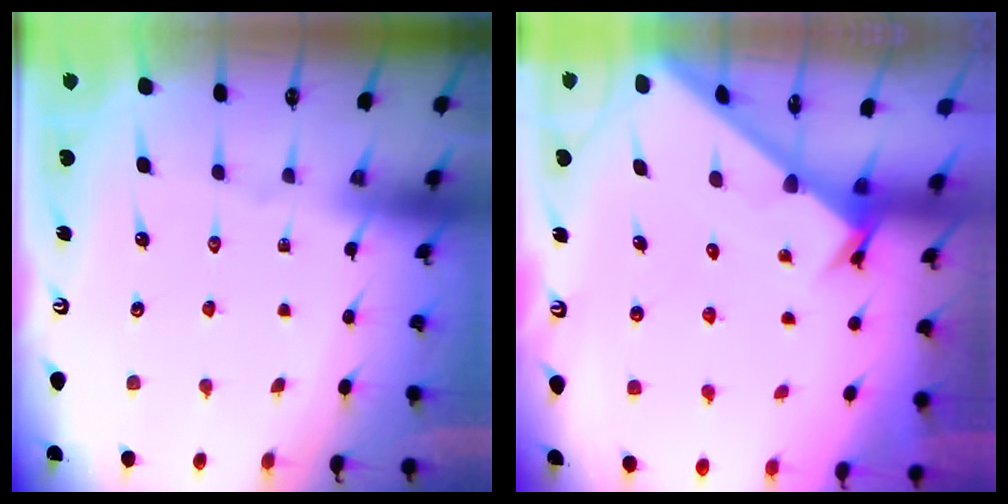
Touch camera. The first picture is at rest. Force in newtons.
{"total": 2.6, "press": 2.6, "slide": 0.3}